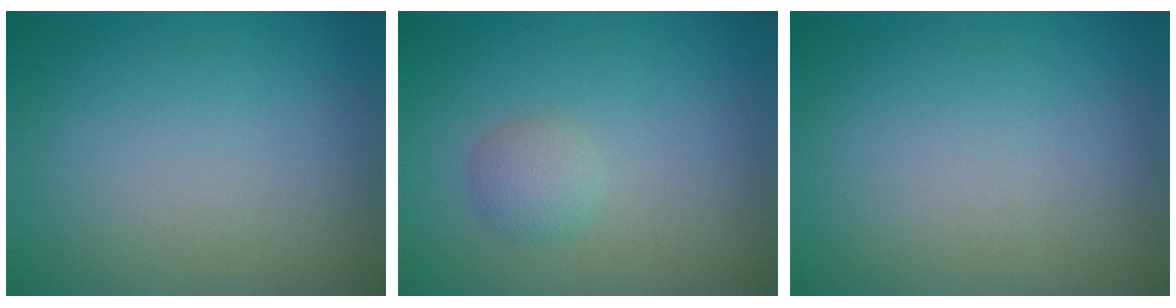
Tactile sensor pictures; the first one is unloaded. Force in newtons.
{"total": 1.7, "press": 1.7, "slide": 0.1}
{"total": 0.0}